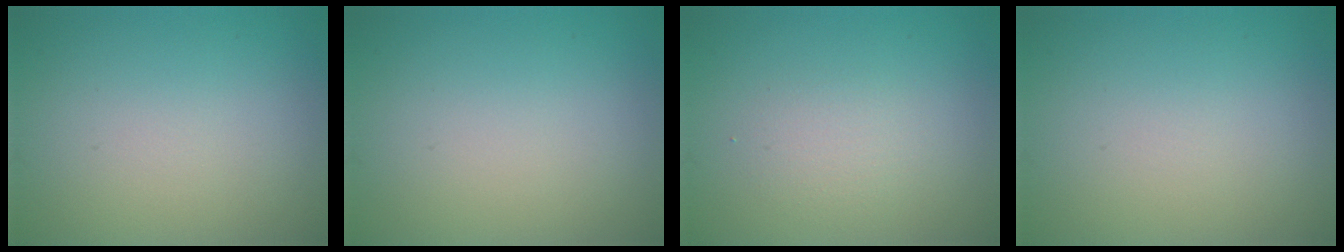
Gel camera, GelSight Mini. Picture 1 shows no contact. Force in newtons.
{"total": 0.0}
{"total": 1.6, "press": 1.6, "slide": 0.1}
{"total": 0.0}